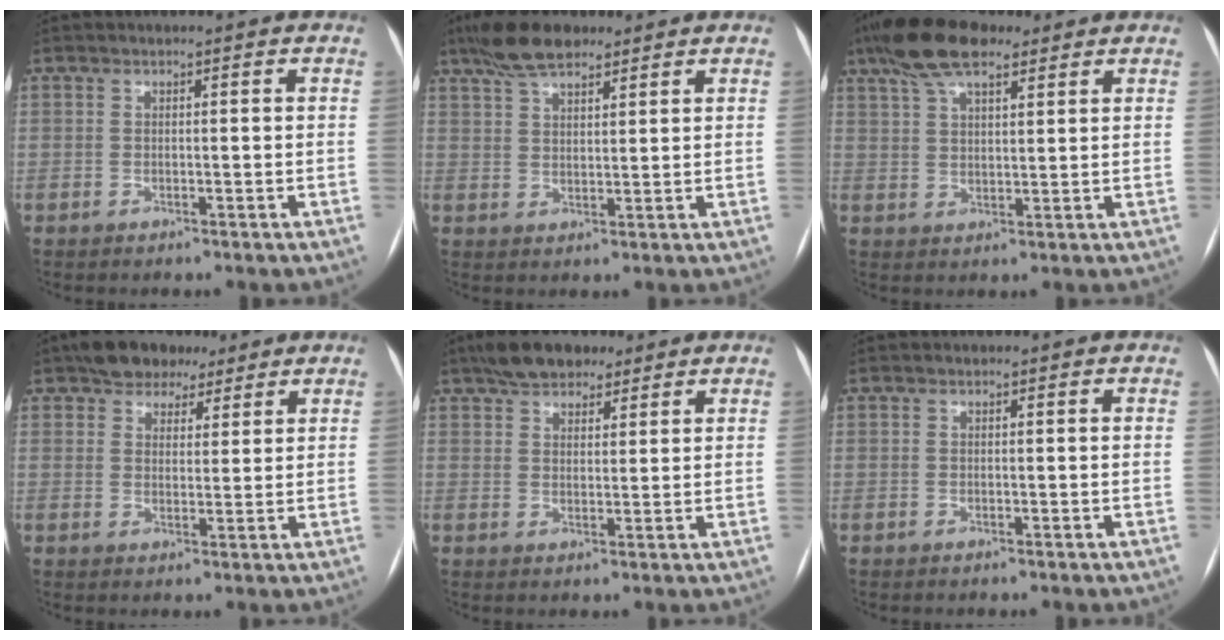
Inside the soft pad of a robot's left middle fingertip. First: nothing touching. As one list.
[{"total": 7.7, "force": [5.9, 2.5, 4.2], "torque": [-0.086, 0.017, 0.109]}, {"total": 10.2, "force": [7.2, 3.4, 6.4], "torque": [-0.130, 0.028, 0.131]}, {"total": 6.7, "force": [4.9, 4.0, 2.1], "torque": [-0.030, 0.015, 0.080]}, {"total": 7.8, "force": [5.9, 3.6, 3.6], "torque": [-0.063, 0.018, 0.101]}, {"total": 0.0}]